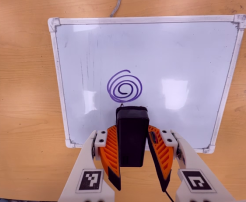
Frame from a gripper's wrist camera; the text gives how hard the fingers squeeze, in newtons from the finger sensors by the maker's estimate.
{"total": 4.2, "left": 3.2, "right": 5.3}